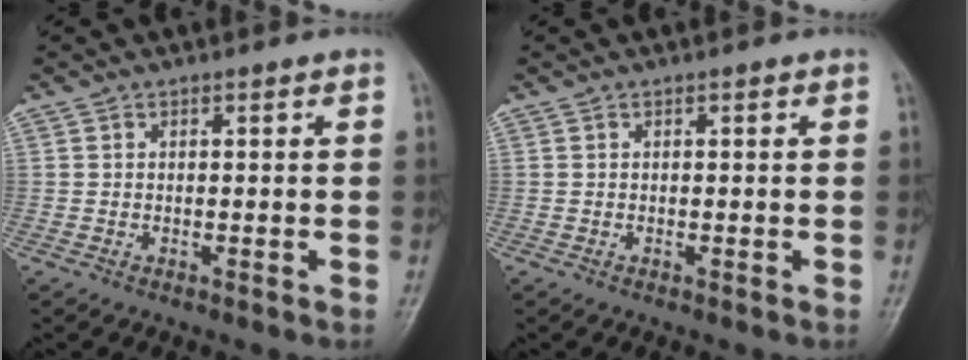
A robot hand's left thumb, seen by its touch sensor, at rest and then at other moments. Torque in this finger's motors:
{"motor_torque": [0.00, 0.00, -0.02, 0.00, 0.00]}